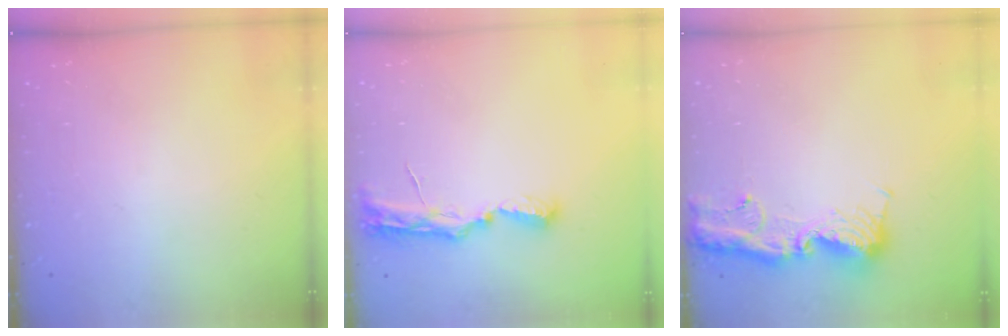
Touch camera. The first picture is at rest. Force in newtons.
{"total": 8.0, "press": 8.0, "slide": 0.7}
{"total": 13.2, "press": 13.1, "slide": 1.3}